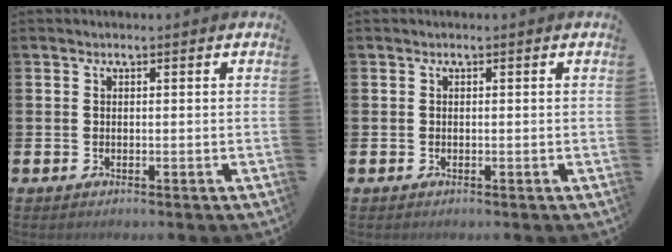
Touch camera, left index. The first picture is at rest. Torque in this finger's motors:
{"motor_torque": [-0.17, 0.28, -0.08, -0.01]}